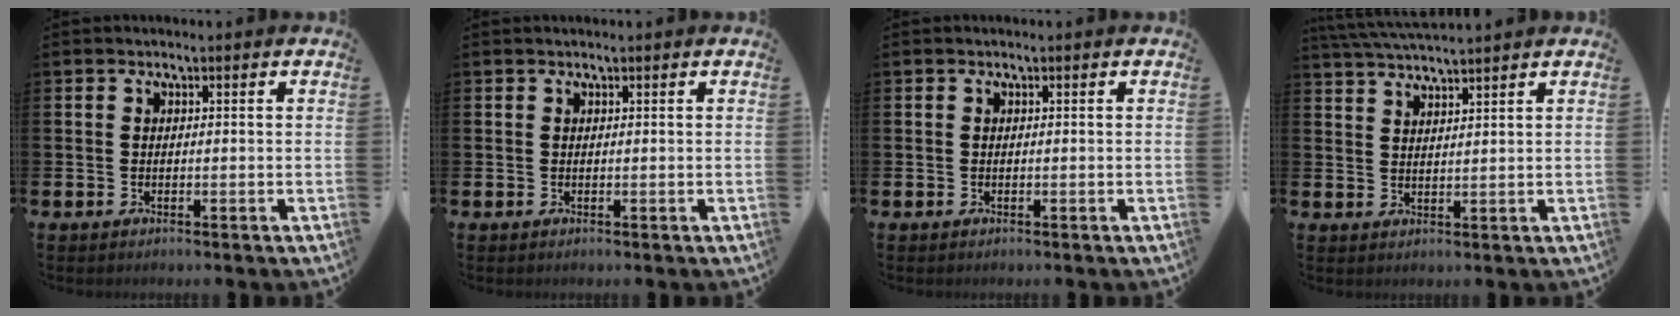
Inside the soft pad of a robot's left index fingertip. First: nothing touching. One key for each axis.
{"total": 0.0}
{"total": 0.0}
{"total": 4.0, "fx": 3.9, "fy": -0.2, "fz": 0.7, "tx": -0.033, "ty": -0.013, "tz": 0.073}